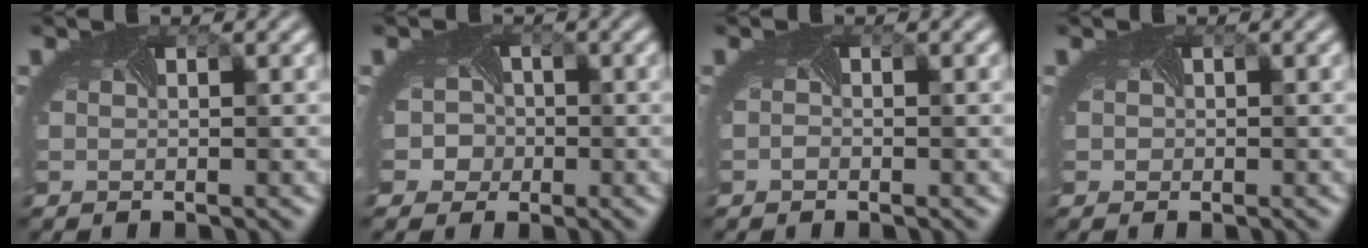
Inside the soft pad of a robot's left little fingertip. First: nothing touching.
{"total": 3.8, "force": [-0.7, 3.6, 1.1], "torque": [-0.002, 0.012, -0.026]}
{"total": 0.6, "force": [-0.5, -0.1, -0.3], "torque": [-0.002, -0.006, -0.011]}
{"total": 0.6, "force": [0.1, 0.6, -0.2], "torque": [0.005, -0.005, -0.003]}